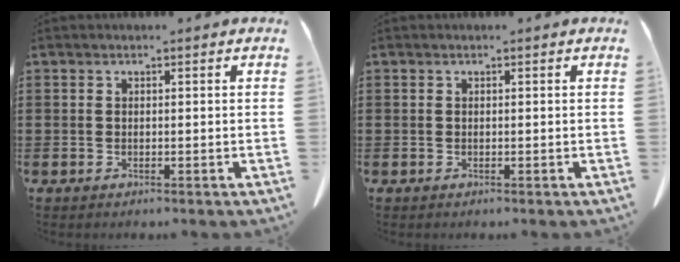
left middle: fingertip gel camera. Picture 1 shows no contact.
{"total": 0.0}